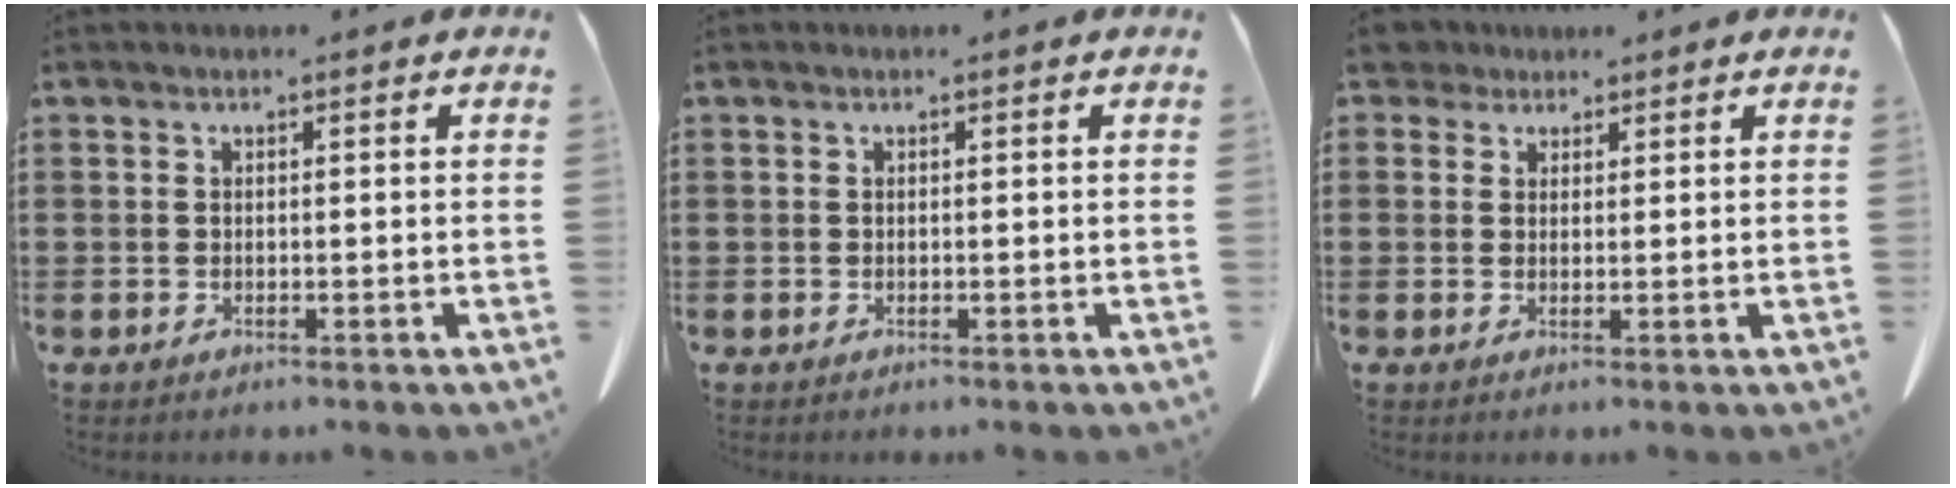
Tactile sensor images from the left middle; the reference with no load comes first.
{"total": 0.0}
{"total": 2.9, "force": [2.3, 1.6, 0.6], "torque": [-0.015, 0.005, 0.043]}